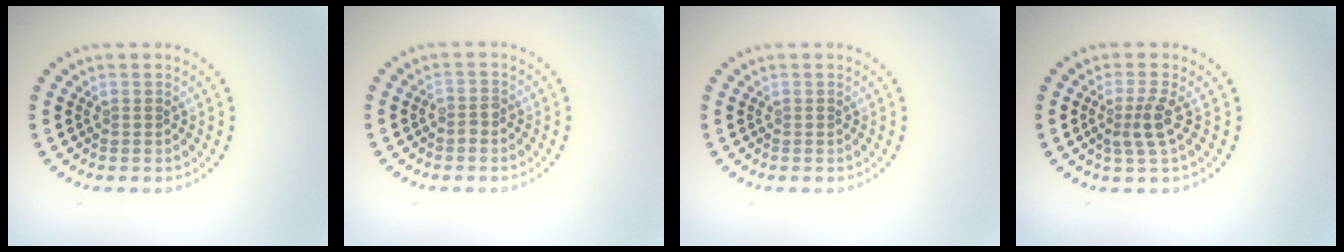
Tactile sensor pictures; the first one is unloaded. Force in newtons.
{"total": 0.9, "press": 0.8, "slide": 0.5}
{"total": 0.0}
{"total": 2.4, "press": 1.8, "slide": 1.5}